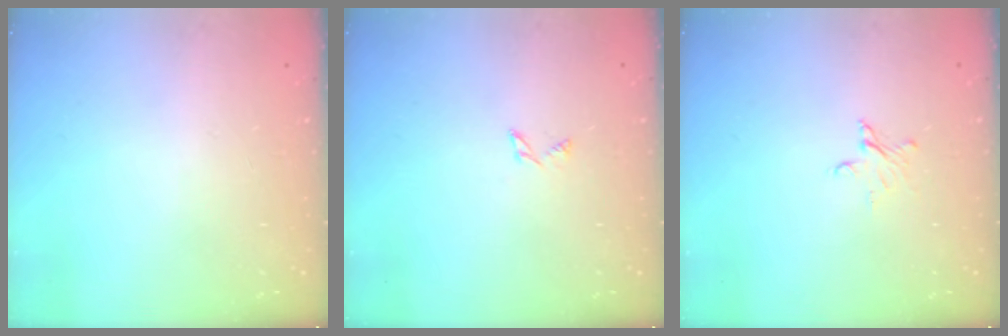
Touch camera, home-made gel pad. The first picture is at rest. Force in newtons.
{"total": 1.8, "press": 1.7, "slide": 0.3}
{"total": 2.9, "press": 2.9, "slide": 0.3}